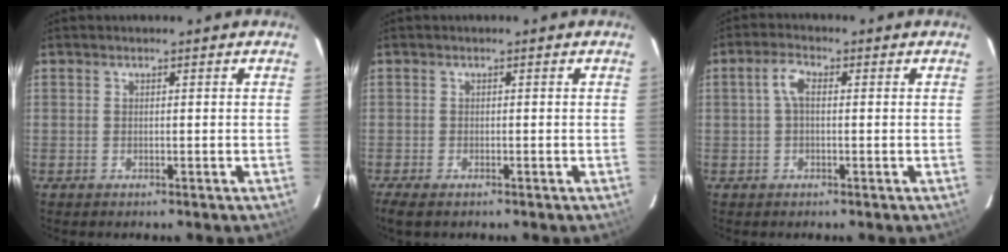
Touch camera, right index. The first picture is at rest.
{"total": 3.5, "force": [-2.5, 1.3, 2.1], "torque": [-0.048, -0.016, -0.045]}
{"total": 3.2, "force": [0.2, 1.6, 2.8], "torque": [-0.058, 0.011, 0.005]}